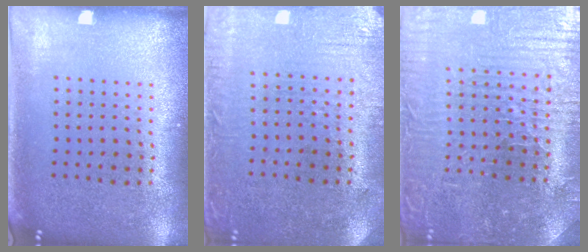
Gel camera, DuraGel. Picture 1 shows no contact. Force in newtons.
{"total": 0.6, "press": 0.3, "slide": 0.5}
{"total": 3.9, "press": 3.9, "slide": 0.6}